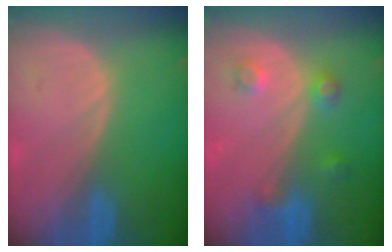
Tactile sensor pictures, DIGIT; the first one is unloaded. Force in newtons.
{"total": 3.6, "press": 3.4, "slide": 1.3}